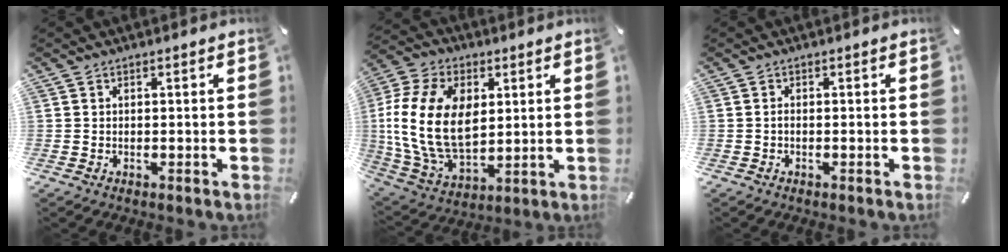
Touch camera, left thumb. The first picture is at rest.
{"total": 19.2, "force": [2.6, 13.3, 13.6], "torque": [-0.293, 0.002, 0.047]}
{"total": 0.7, "force": [-0.3, 0.2, 0.6], "torque": [-0.013, -0.002, -0.006]}